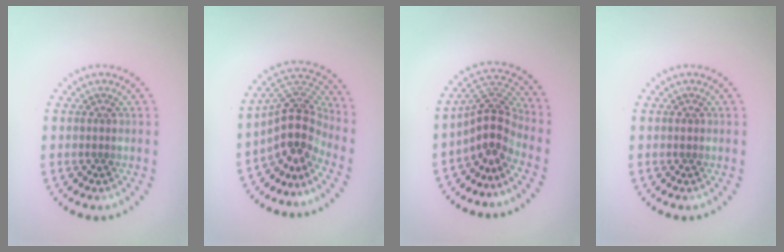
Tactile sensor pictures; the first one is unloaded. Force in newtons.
{"total": 4.6, "press": 3.5, "slide": 3.1}
{"total": 3.9, "press": 2.8, "slide": 2.8}
{"total": 0.5, "press": 0.5, "slide": 0.1}